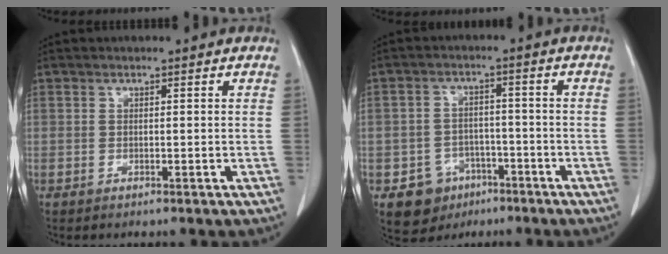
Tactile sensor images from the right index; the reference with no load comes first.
{"total": 6.9, "force": [-3.6, 5.7, 1.4], "torque": [-0.020, 0.011, -0.049]}